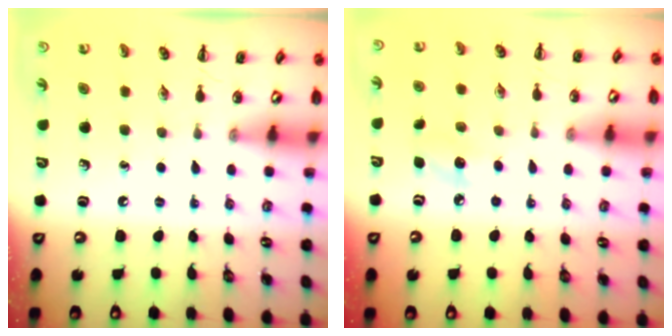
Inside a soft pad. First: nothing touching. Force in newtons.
{"total": 6.5, "press": 6.3, "slide": 1.7}